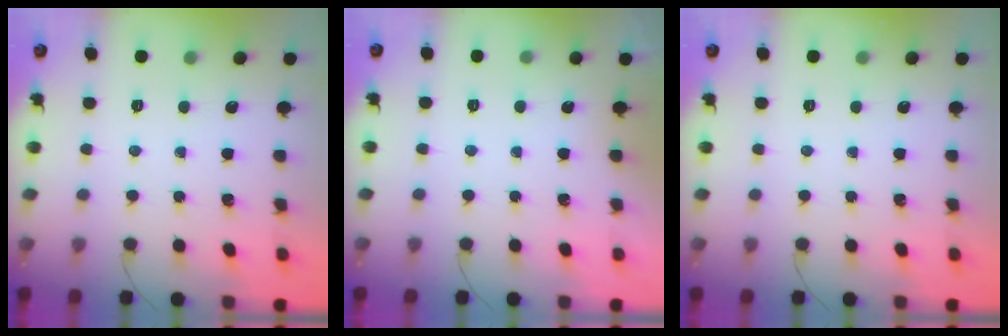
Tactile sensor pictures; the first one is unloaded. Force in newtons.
{"total": 1.9, "press": 1.9, "slide": 0.3}
{"total": 0.0}